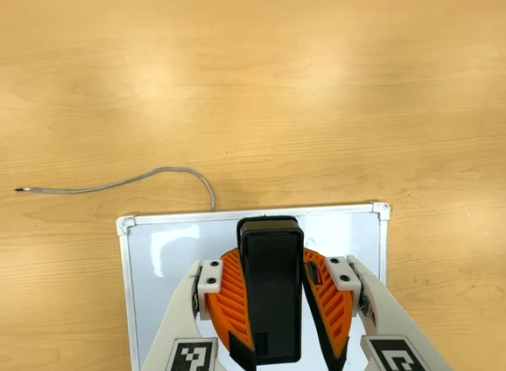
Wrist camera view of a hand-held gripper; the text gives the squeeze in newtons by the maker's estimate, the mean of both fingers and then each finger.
{"total": 9.7, "left": 9.8, "right": 9.6}